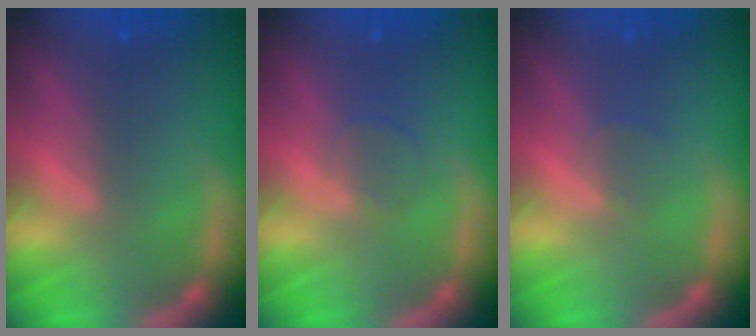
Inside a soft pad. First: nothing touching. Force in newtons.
{"total": 1.4}
{"total": 1.0}